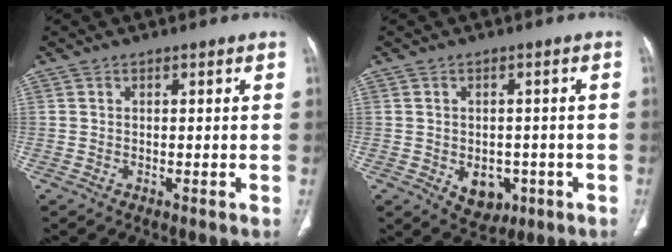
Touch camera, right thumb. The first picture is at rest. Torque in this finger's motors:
{"motor_torque": [1.99, 1.18, 0.36, -0.21, 0.00]}